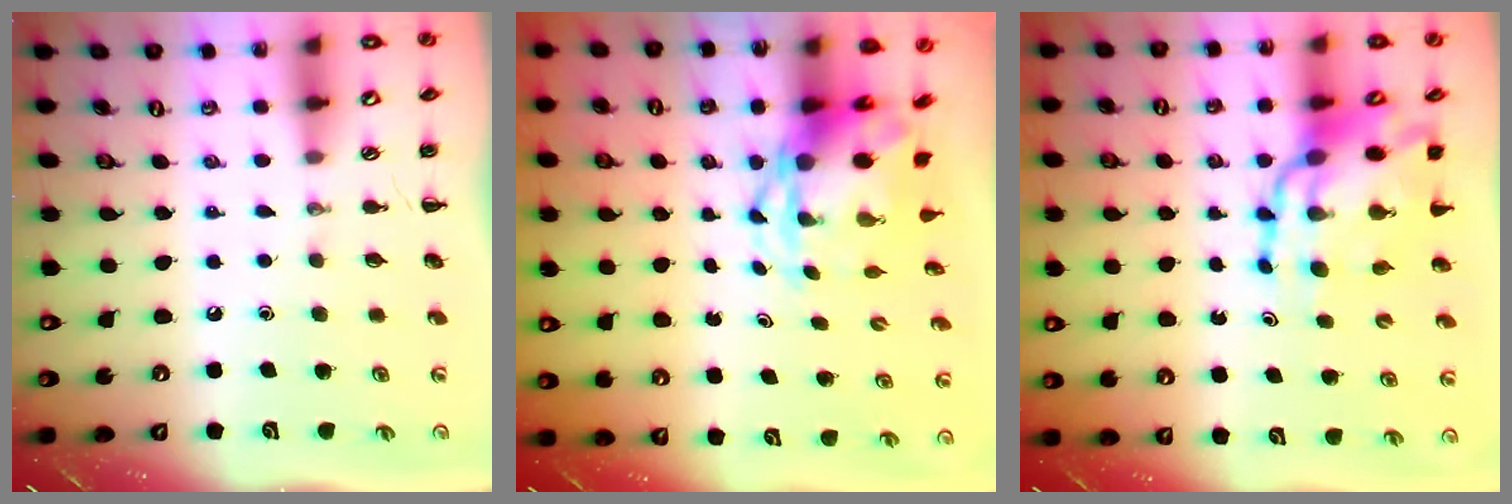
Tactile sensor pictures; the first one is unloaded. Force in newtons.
{"total": 4.4, "press": 4.1, "slide": 1.4}
{"total": 14.5, "press": 14.0, "slide": 3.7}